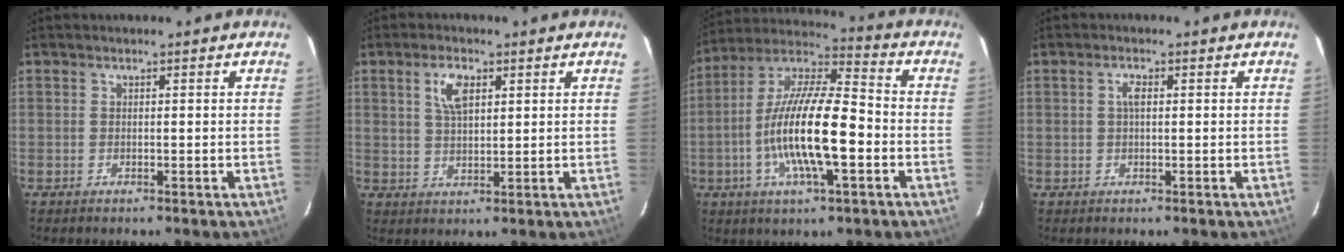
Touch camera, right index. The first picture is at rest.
{"total": 5.2, "force": [2.2, 2.4, 4.1], "torque": [-0.075, 0.009, 0.043]}
{"total": 17.6, "force": [-4.1, 4.3, 16.6], "torque": [-0.315, -0.007, -0.082]}
{"total": 1.7, "force": [0.3, 0.6, 1.6], "torque": [-0.031, 0.005, 0.003]}